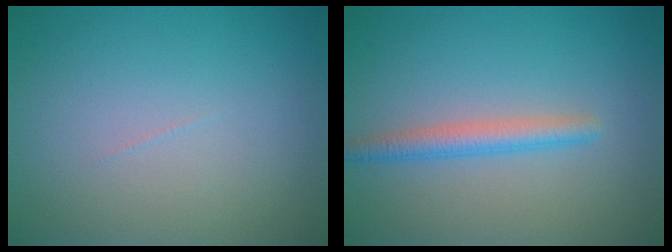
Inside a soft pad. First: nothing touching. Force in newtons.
{"total": 2.4, "press": 2.4, "slide": 0.1}